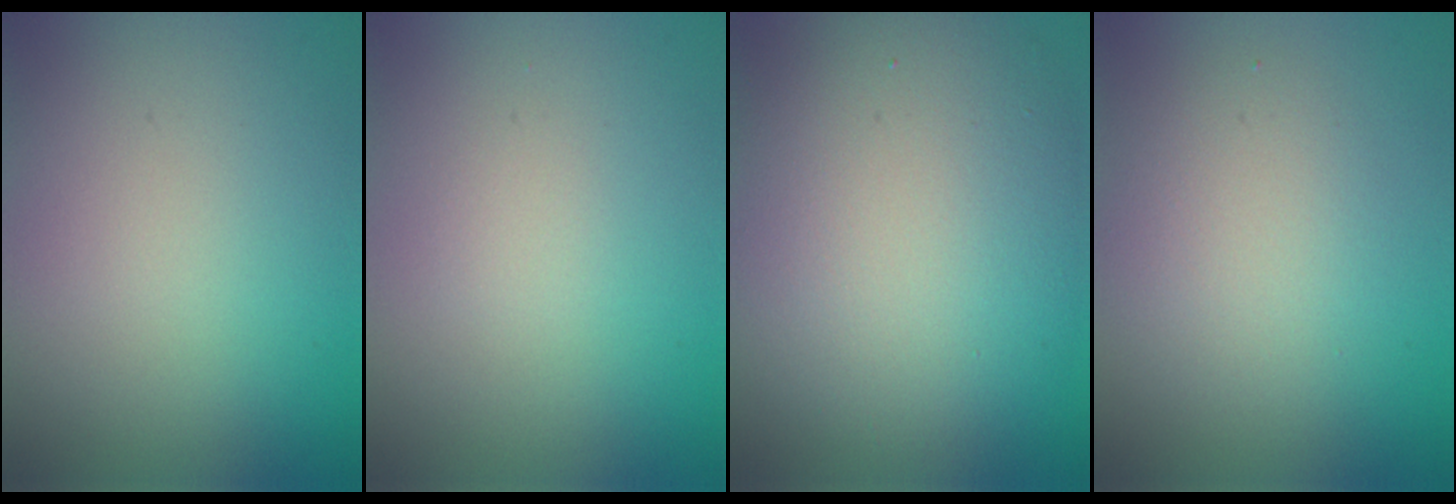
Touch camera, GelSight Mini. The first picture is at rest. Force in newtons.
{"total": 0.6, "press": 0.6, "slide": 0.1}
{"total": 12.2, "press": 12.2, "slide": 0.6}
{"total": 3.0, "press": 3.0, "slide": 0.2}